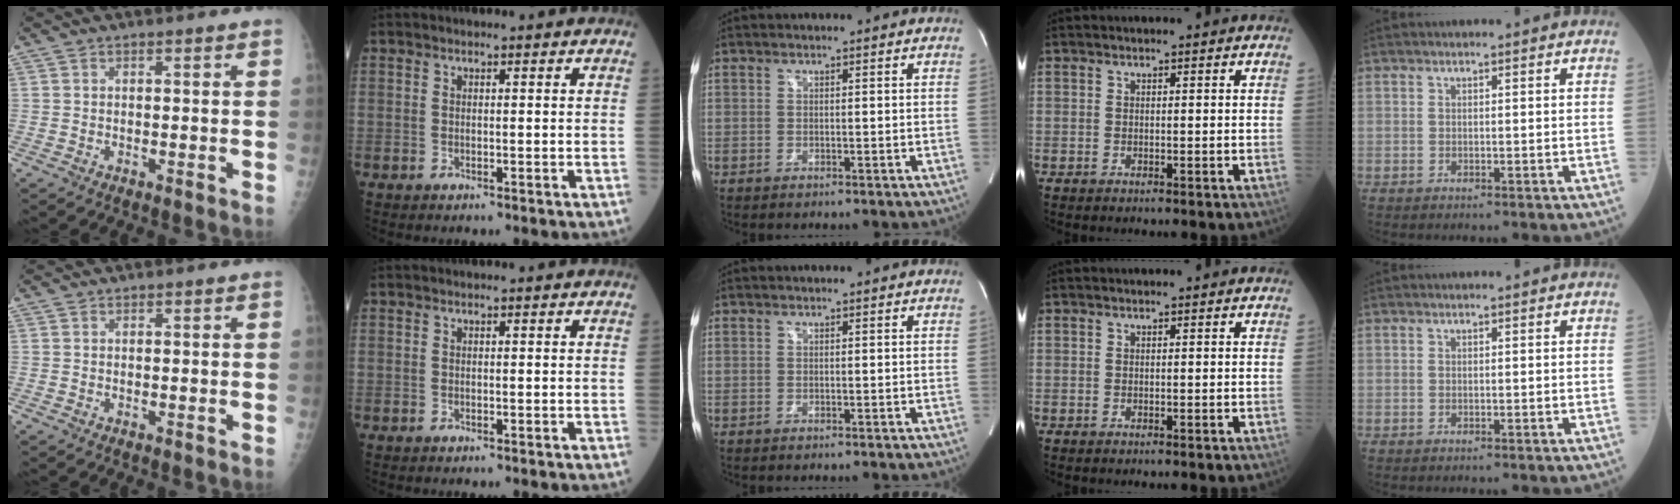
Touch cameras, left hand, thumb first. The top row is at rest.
{}